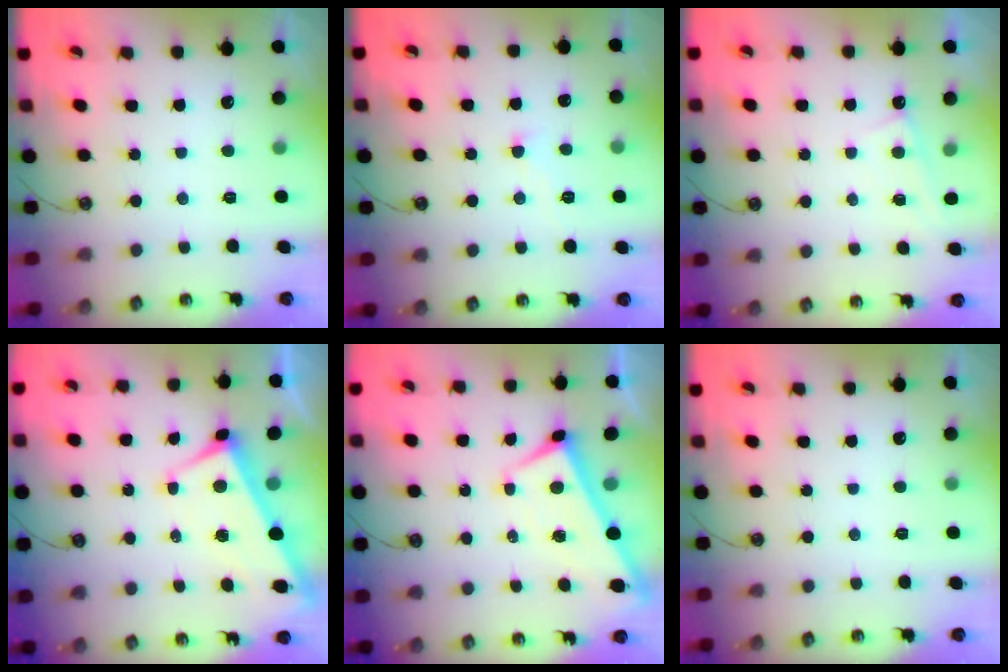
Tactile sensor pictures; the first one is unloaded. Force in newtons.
{"total": 1.3, "press": 1.1, "slide": 0.6}
{"total": 1.8, "press": 1.8, "slide": 0.3}
{"total": 2.9, "press": 2.8, "slide": 0.9}
{"total": 2.1, "press": 2.1, "slide": 0.3}
{"total": 0.0}